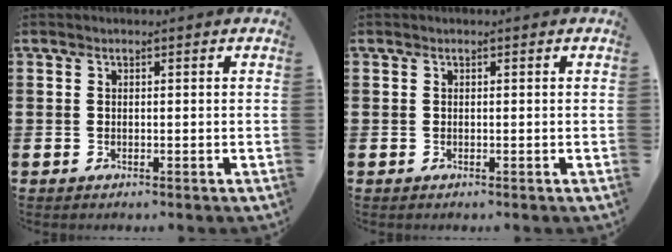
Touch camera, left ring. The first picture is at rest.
{"total": 0.0}